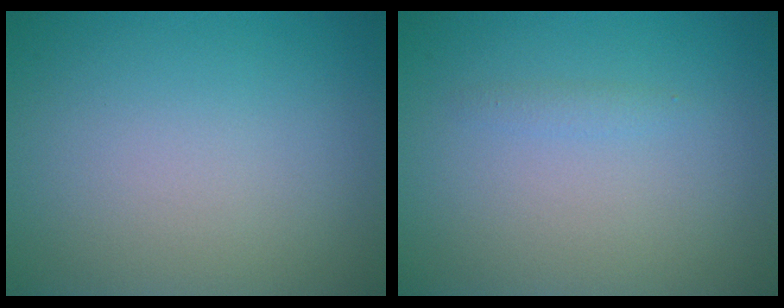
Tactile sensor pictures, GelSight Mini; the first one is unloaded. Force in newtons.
{"total": 0.7, "press": 0.7, "slide": 0.0}